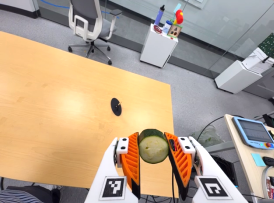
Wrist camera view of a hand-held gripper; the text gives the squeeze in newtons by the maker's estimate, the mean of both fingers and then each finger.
{"total": 11.4, "left": 11.8, "right": 11.0}